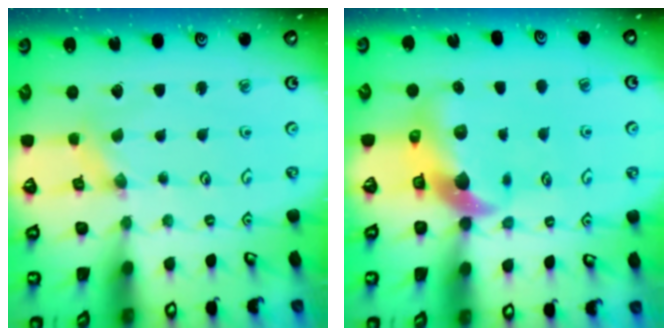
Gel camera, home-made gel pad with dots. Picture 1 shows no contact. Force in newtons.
{"total": 10.6, "press": 10.5, "slide": 1.9}